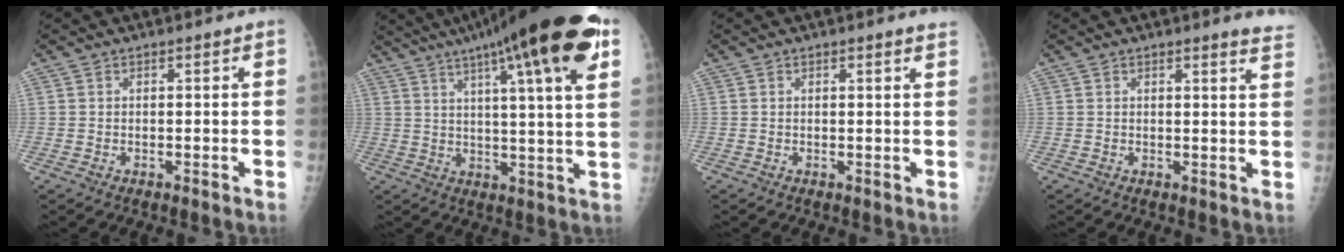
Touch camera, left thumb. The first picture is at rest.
{"total": 22.8, "force": [11.6, 3.1, 19.4], "torque": [-0.292, 0.000, 0.159]}
{"total": 1.8, "force": [1.6, -0.2, 0.9], "torque": [-0.012, -0.006, 0.014]}
{"total": 4.3, "force": [3.9, 0.1, 1.9], "torque": [-0.021, -0.024, 0.028]}